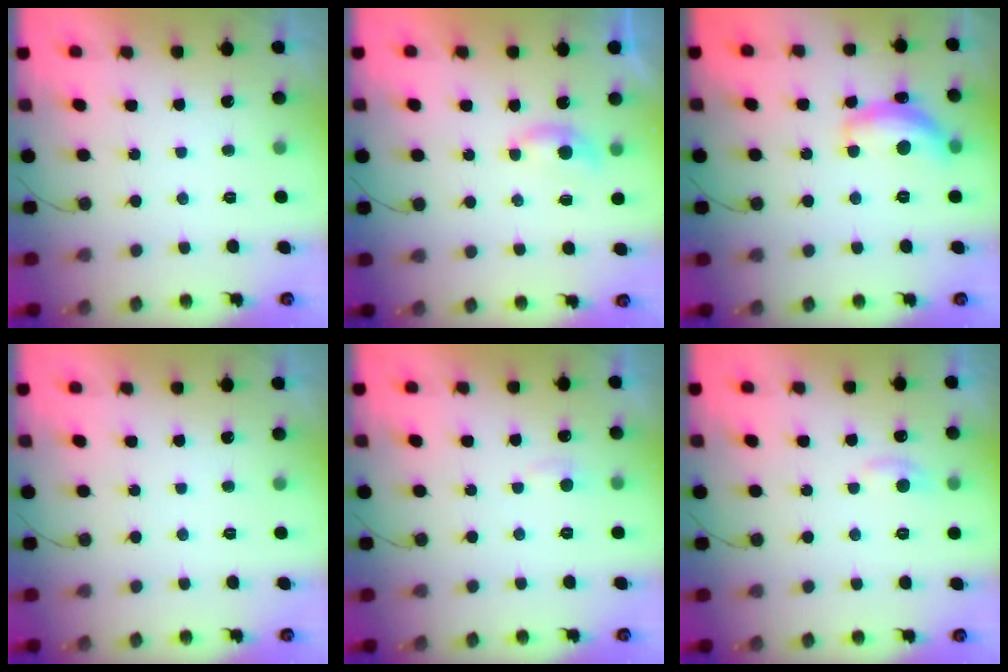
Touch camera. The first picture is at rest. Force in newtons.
{"total": 3.2, "press": 3.2, "slide": 0.4}
{"total": 13.4, "press": 13.3, "slide": 0.5}
{"total": 0.0}
{"total": 3.8, "press": 3.7, "slide": 0.4}
{"total": 4.5, "press": 4.4, "slide": 0.6}